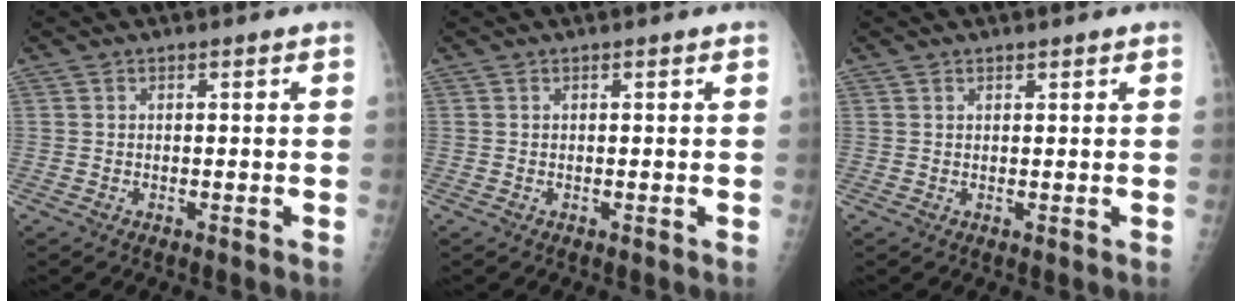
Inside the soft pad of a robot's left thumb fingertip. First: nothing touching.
{"total": 0.0}
{"total": 0.6, "force": [0.5, 0.3, 0.0], "torque": [0.003, -0.004, 0.006]}